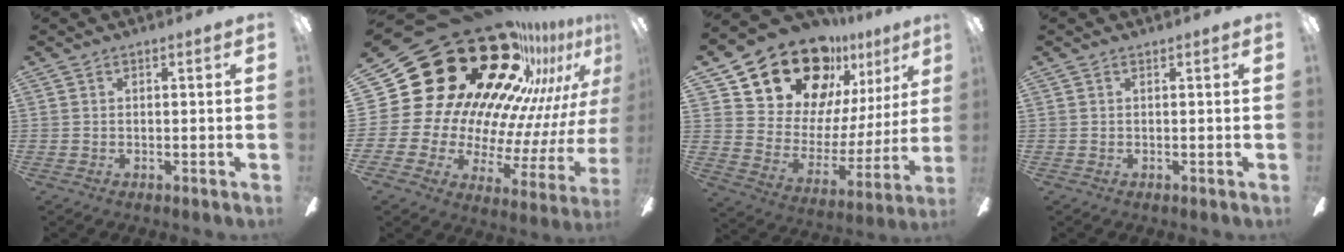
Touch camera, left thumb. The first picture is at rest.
{"total": 37.5, "force": [22.2, 21.0, 21.7], "torque": [-0.297, -0.226, 0.466]}
{"total": 20.0, "force": [15.9, 9.9, 6.9], "torque": [-0.134, -0.116, 0.296]}
{"total": 0.0}